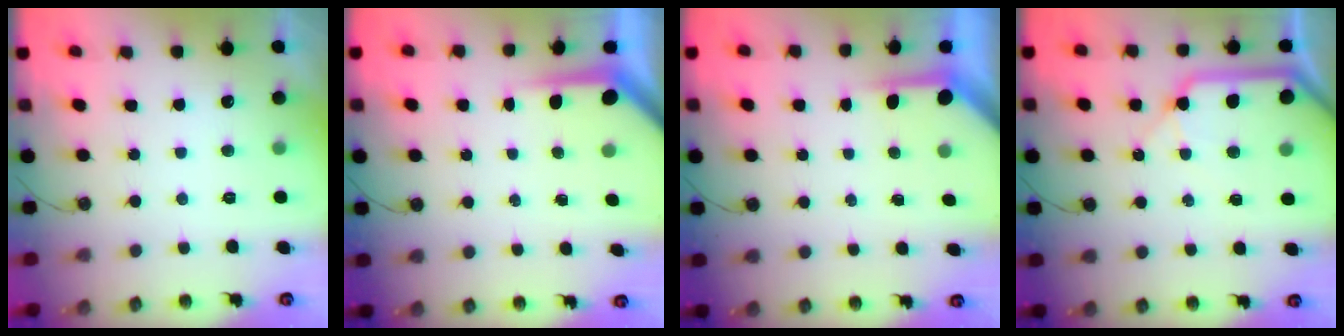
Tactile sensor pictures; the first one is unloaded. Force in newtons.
{"total": 4.4, "press": 4.4, "slide": 0.3}
{"total": 3.7, "press": 3.7, "slide": 0.4}
{"total": 12.7, "press": 12.6, "slide": 1.8}